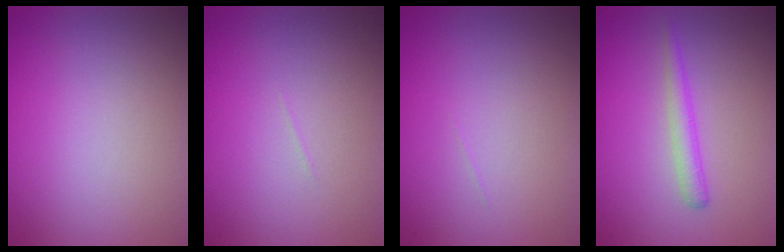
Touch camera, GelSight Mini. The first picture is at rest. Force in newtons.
{"total": 0.0}
{"total": 0.0}
{"total": 1.7, "press": 1.7, "slide": 0.1}